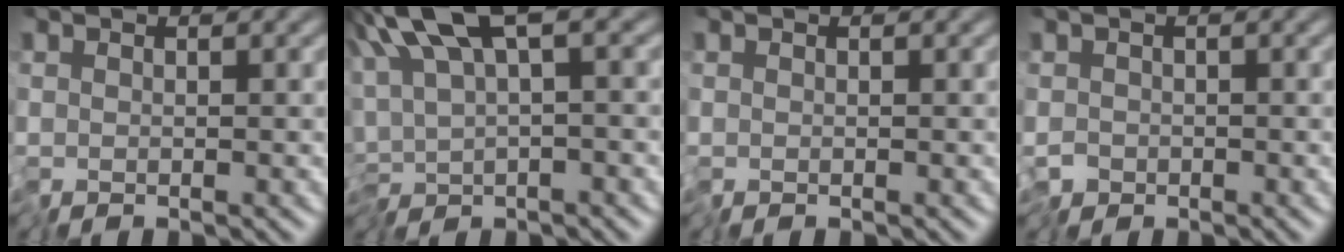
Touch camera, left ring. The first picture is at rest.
{"total": 8.8, "force": [1.8, 3.4, 7.8], "torque": [-0.156, 0.005, 0.027]}
{"total": 0.0}
{"total": 1.3, "force": [-0.8, 1.0, 0.3], "torque": [-0.008, -0.004, -0.019]}